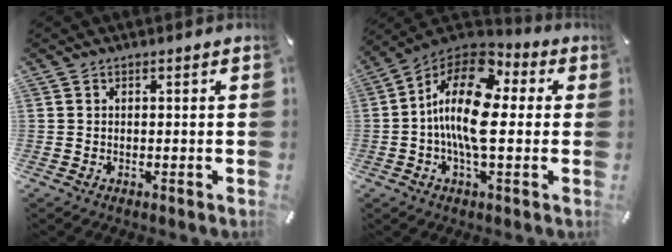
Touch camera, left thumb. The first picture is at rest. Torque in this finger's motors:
{"motor_torque": [1.51, 2.69, 1.44, 0.79, 0.29]}